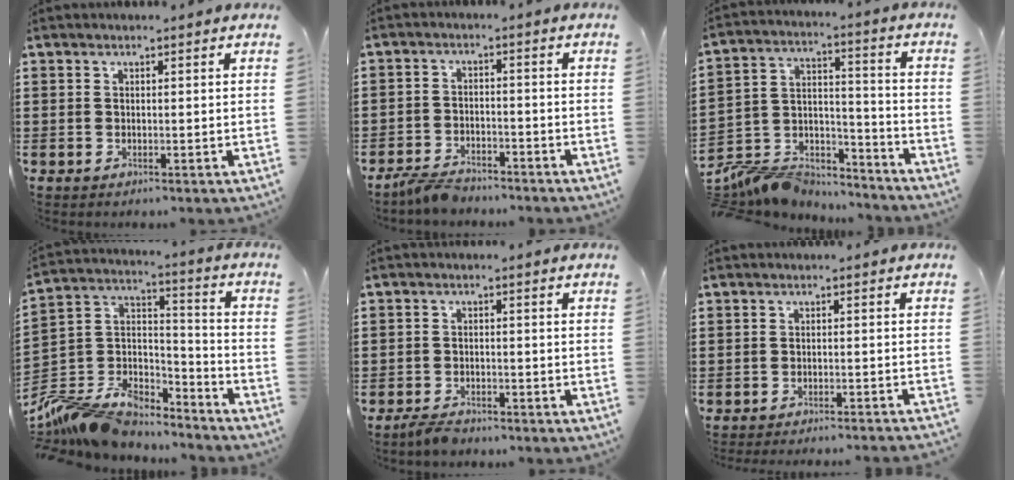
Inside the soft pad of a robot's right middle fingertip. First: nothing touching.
{"total": 3.9, "force": [-3.8, 1.0, 0.5], "torque": [-0.020, 0.006, -0.079]}
{"total": 8.2, "force": [-8.0, 1.9, 0.3], "torque": [-0.020, 0.000, -0.161]}
{"total": 10.6, "force": [-9.5, 4.0, 2.5], "torque": [-0.083, 0.001, -0.193]}
{"total": 2.6, "force": [-2.4, 0.9, 0.3], "torque": [-0.011, 0.006, -0.050]}
{"total": 2.1, "force": [-2.0, -0.4, 0.4], "torque": [-0.007, 0.003, -0.042]}